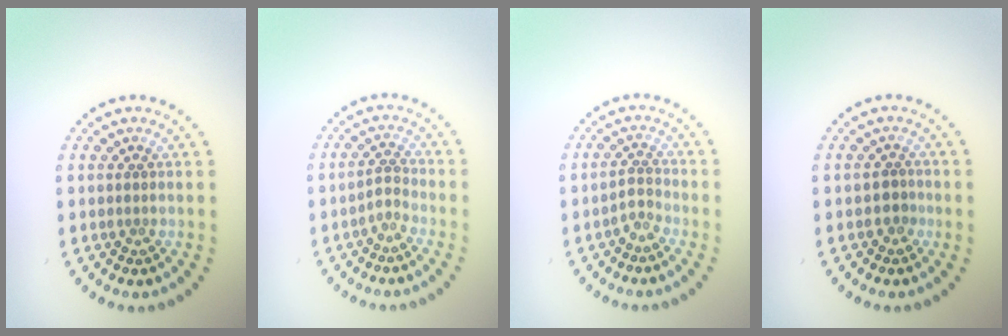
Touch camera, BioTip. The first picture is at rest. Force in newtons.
{"total": 1.3, "press": 0.9, "slide": 0.9}
{"total": 1.6, "press": 1.1, "slide": 1.3}
{"total": 1.3, "press": 1.1, "slide": 0.8}